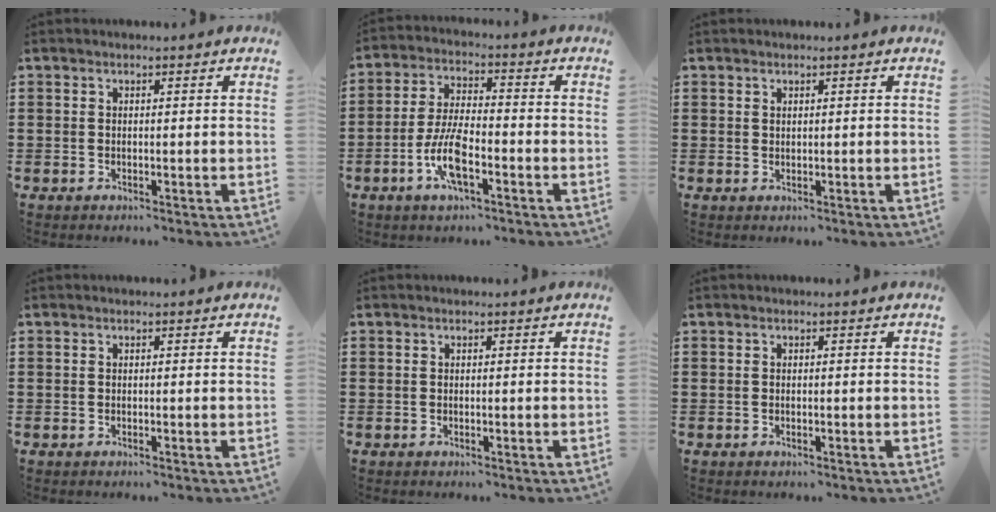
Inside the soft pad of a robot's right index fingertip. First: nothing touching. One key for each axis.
{"total": 7.7, "fx": -3.2, "fy": 2.4, "fz": 6.6, "tx": -0.147, "ty": -0.009, "tz": -0.063}
{"total": 0.6, "fx": 0.5, "fy": 0.4, "fz": 0.2, "tx": -0.005, "ty": 0.002, "tz": 0.009}
{"total": 0.0}
{"total": 0.0}
{"total": 0.0}